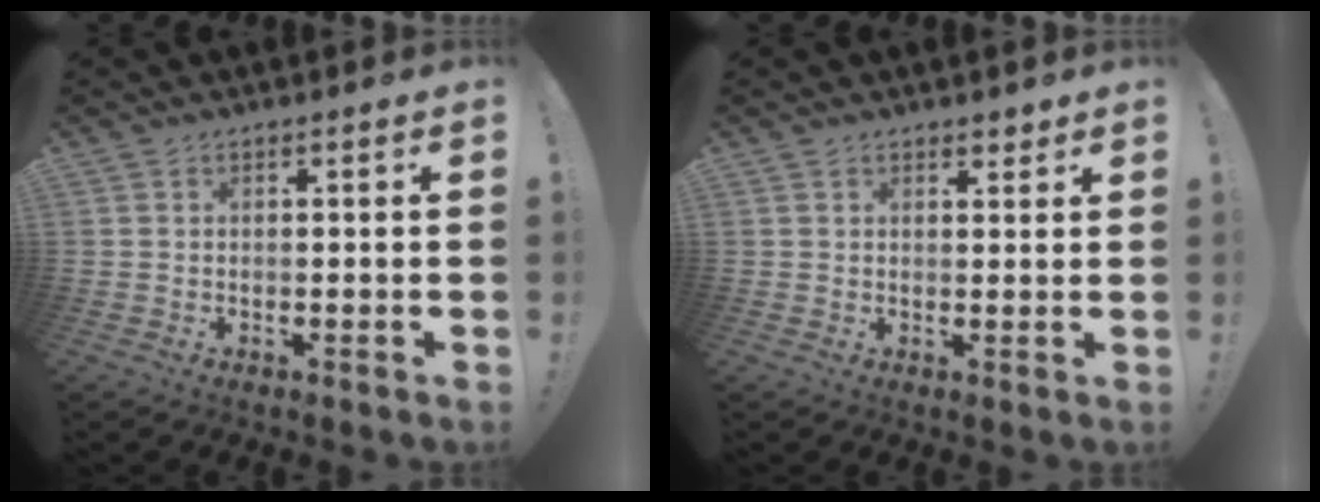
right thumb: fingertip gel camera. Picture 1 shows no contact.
{"total": 2.2, "force": [1.7, 1.2, 0.5], "torque": [0.009, -0.012, 0.030]}